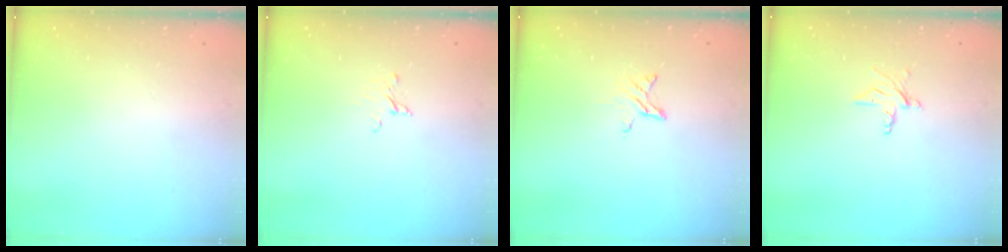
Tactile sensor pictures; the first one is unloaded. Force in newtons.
{"total": 2.0, "press": 2.0, "slide": 0.1}
{"total": 2.9, "press": 2.9, "slide": 0.3}
{"total": 3.9, "press": 3.8, "slide": 0.3}